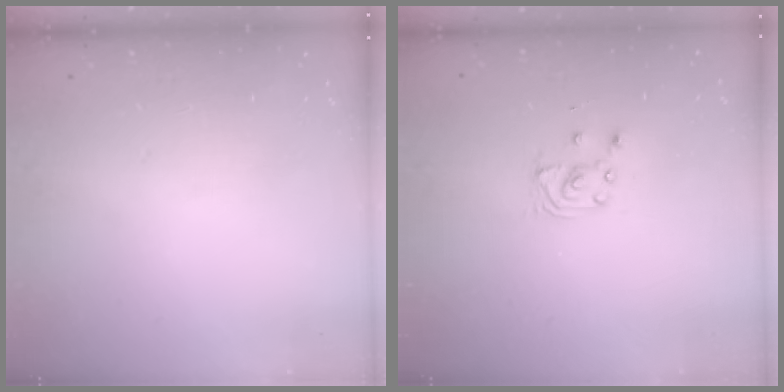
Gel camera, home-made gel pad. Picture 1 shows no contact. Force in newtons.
{"total": 2.9, "press": 2.9, "slide": 0.4}